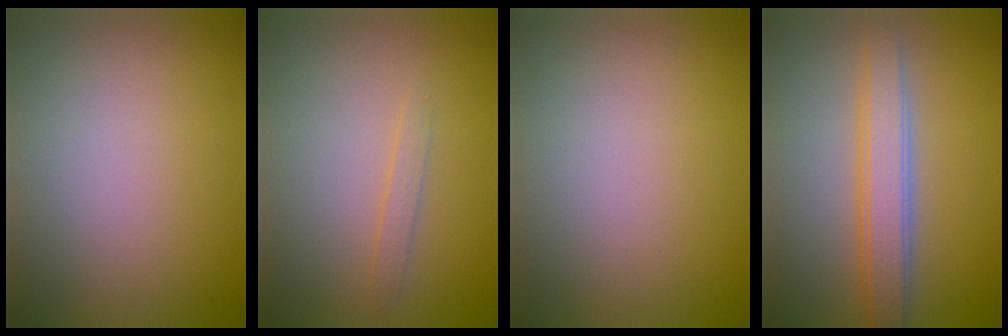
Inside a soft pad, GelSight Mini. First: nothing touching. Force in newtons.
{"total": 1.0, "press": 1.0, "slide": 0.1}
{"total": 0.0}
{"total": 3.9, "press": 3.9, "slide": 0.2}